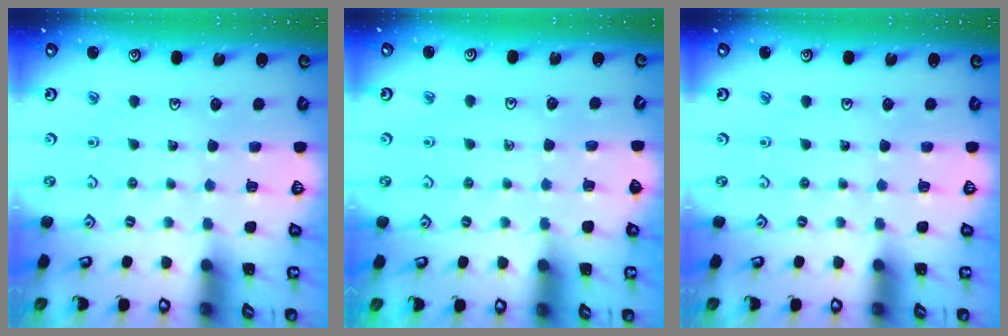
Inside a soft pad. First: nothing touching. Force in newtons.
{"total": 3.1, "press": 3.0, "slide": 0.5}
{"total": 0.0}